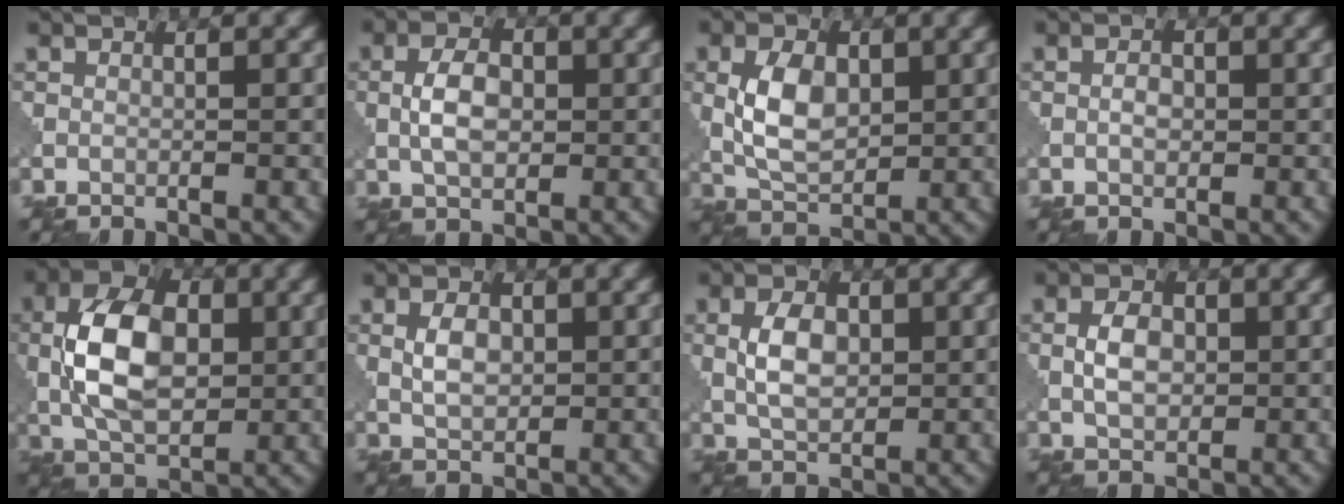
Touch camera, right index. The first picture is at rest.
{"total": 3.6, "force": [0.3, 2.2, 2.8], "torque": [-0.057, 0.002, 0.006]}
{"total": 5.0, "force": [0.8, 3.1, 3.8], "torque": [-0.077, 0.000, 0.020]}
{"total": 1.3, "force": [0.0, 0.8, 1.0], "torque": [-0.016, 0.001, -0.001]}
{"total": 8.4, "force": [0.7, 5.2, 6.5], "torque": [-0.134, 0.006, 0.008]}
{"total": 2.6, "force": [0.7, 1.7, 1.9], "torque": [-0.037, -0.001, 0.015]}
{"total": 3.9, "force": [0.7, 2.4, 3.0], "torque": [-0.062, 0.001, 0.016]}
{"total": 2.9, "force": [0.4, 2.0, 2.1], "torque": [-0.042, 0.000, 0.008]}